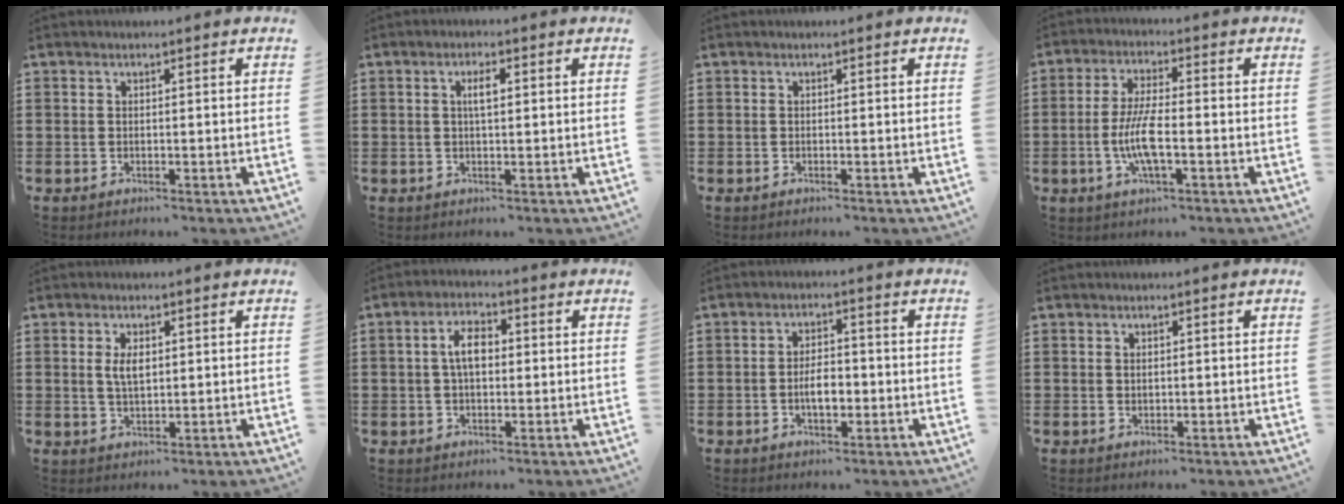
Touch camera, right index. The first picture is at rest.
{"total": 2.5, "force": [0.4, 0.7, 2.4], "torque": [-0.047, 0.004, 0.004]}
{"total": 0.0}
{"total": 7.1, "force": [-1.8, 1.9, 6.6], "torque": [-0.146, -0.008, -0.039]}
{"total": 3.7, "force": [0.8, 1.7, 3.2], "torque": [-0.066, 0.006, 0.013]}
{"total": 4.9, "force": [0.3, 2.4, 4.2], "torque": [-0.077, 0.008, 0.000]}
{"total": 4.0, "force": [-0.9, 1.8, 3.5], "torque": [-0.063, 0.001, -0.020]}
{"total": 0.7, "force": [0.2, 0.4, 0.4], "torque": [-0.011, 0.002, 0.004]}